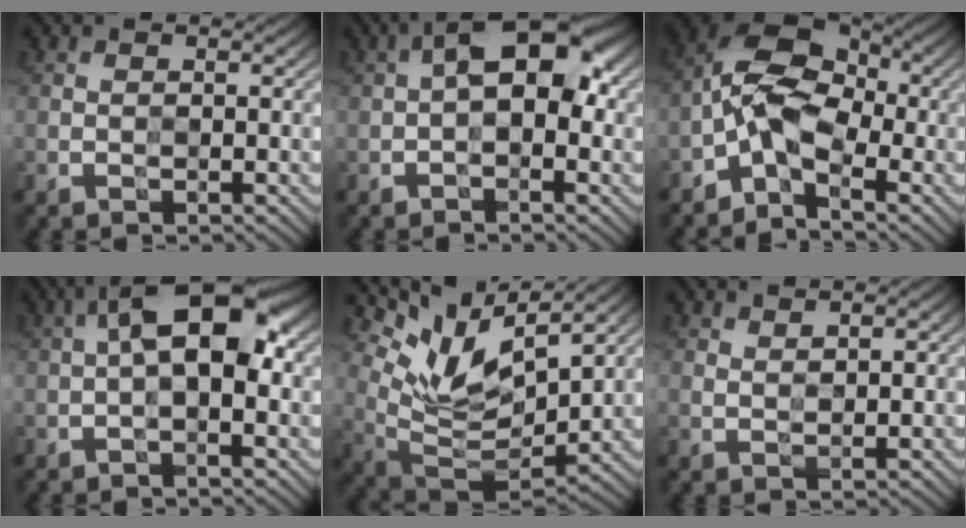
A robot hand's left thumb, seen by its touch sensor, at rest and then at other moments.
{"total": 7.8, "force": [0.7, 3.8, 6.7], "torque": [-0.110, 0.024, -0.003]}
{"total": 7.5, "force": [-3.0, 4.1, 5.5], "torque": [-0.107, 0.012, -0.084]}
{"total": 8.5, "force": [1.0, 3.5, 7.7], "torque": [-0.133, 0.029, 0.005]}
{"total": 12.2, "force": [6.9, 4.8, 8.8], "torque": [-0.194, 0.000, 0.137]}
{"total": 1.4, "force": [1.4, 0.0, 0.2], "torque": [-0.006, -0.003, 0.026]}